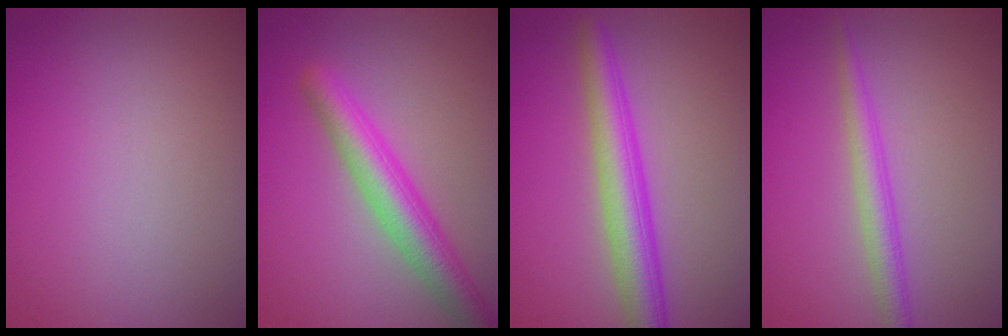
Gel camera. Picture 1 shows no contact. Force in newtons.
{"total": 4.9, "press": 4.9, "slide": 0.2}
{"total": 4.7, "press": 4.7, "slide": 0.2}
{"total": 2.3, "press": 2.3, "slide": 0.1}